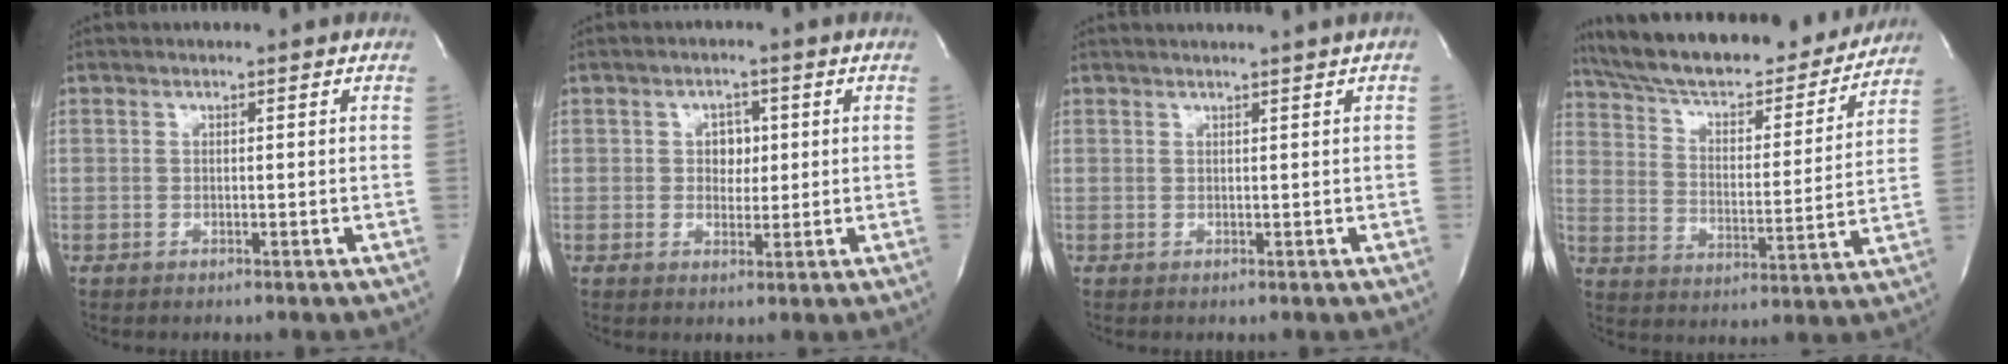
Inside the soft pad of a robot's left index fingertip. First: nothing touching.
{"total": 3.2, "force": [0.6, 2.4, 2.1], "torque": [-0.026, 0.004, 0.008]}
{"total": 2.5, "force": [2.1, -0.6, 1.2], "torque": [-0.014, 0.009, 0.029]}
{"total": 25.0, "force": [22.0, 6.0, 10.0], "torque": [-0.172, 0.002, 0.316]}